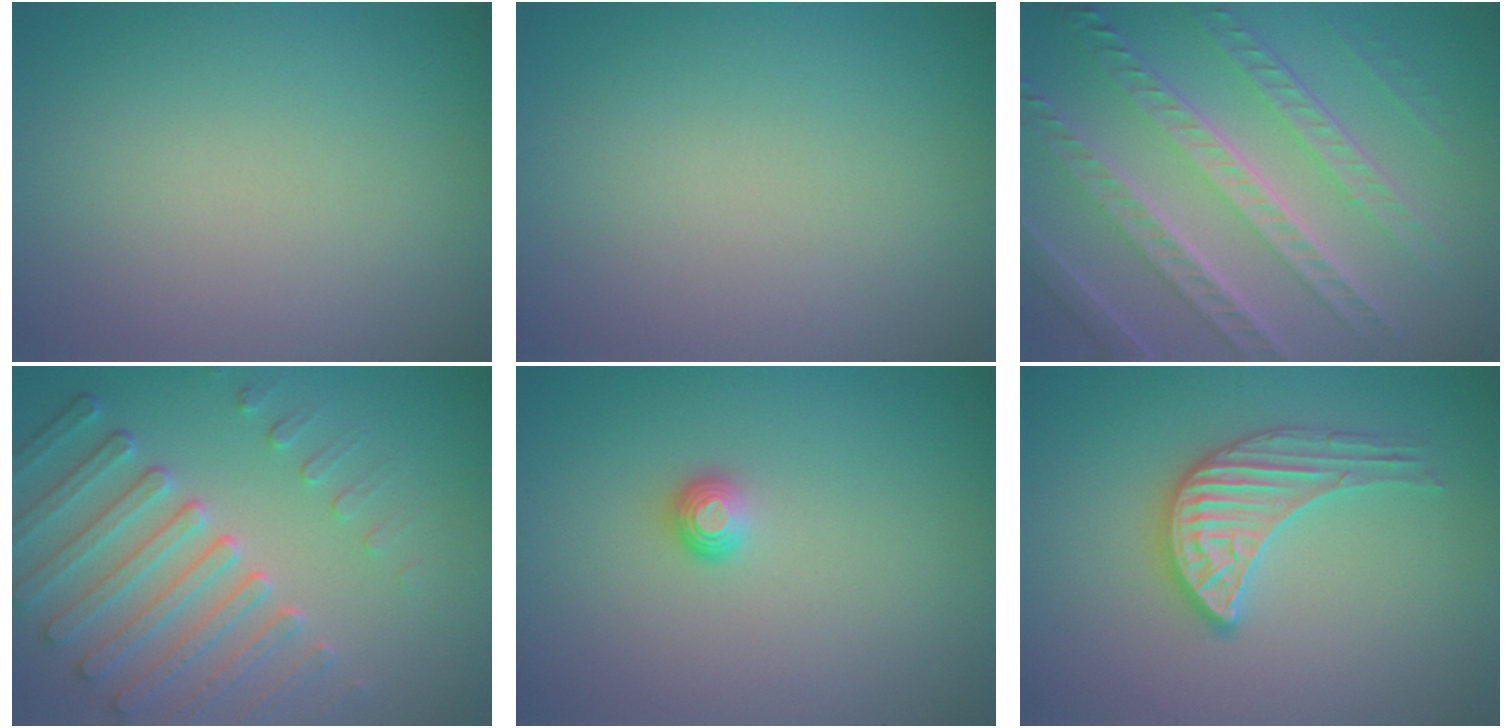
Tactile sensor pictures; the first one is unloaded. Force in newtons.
{"total": 0.0}
{"total": 8.0, "press": 5.7, "slide": 5.7}
{"total": 5.2, "press": 4.7, "slide": 2.2}
{"total": 1.1, "press": 1.0, "slide": 0.4}
{"total": 3.5, "press": 3.4, "slide": 1.1}